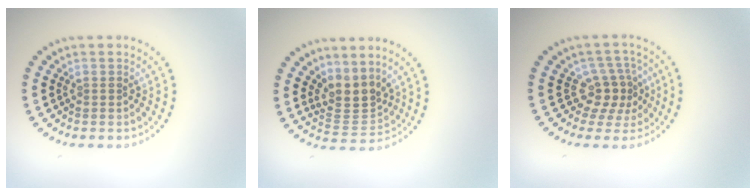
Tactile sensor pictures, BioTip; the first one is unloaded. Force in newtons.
{"total": 3.2, "press": 2.3, "slide": 2.1}
{"total": 3.0, "press": 2.2, "slide": 2.1}